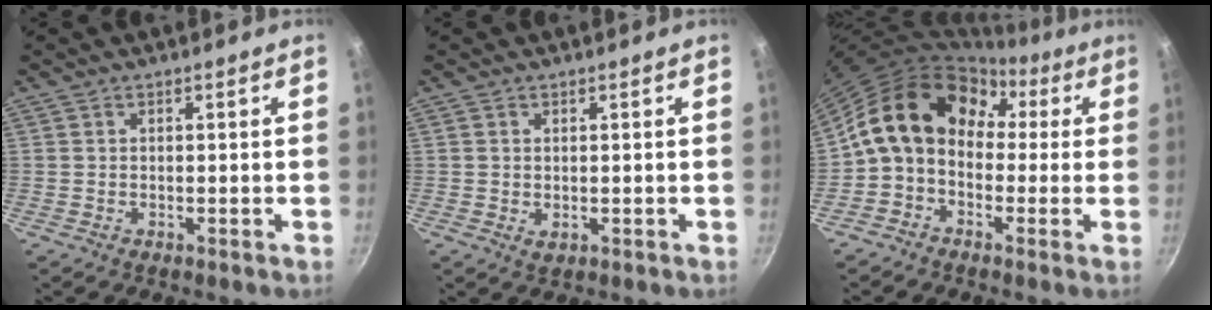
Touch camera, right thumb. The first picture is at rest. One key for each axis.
{"total": 1.3, "fx": 0.2, "fy": 0.9, "fz": 0.9, "tx": -0.014, "ty": -0.002, "tz": 0.003}
{"total": 14.6, "fx": 1.6, "fy": 11.1, "fz": 9.4, "tx": -0.127, "ty": 0.044, "tz": 0.003}